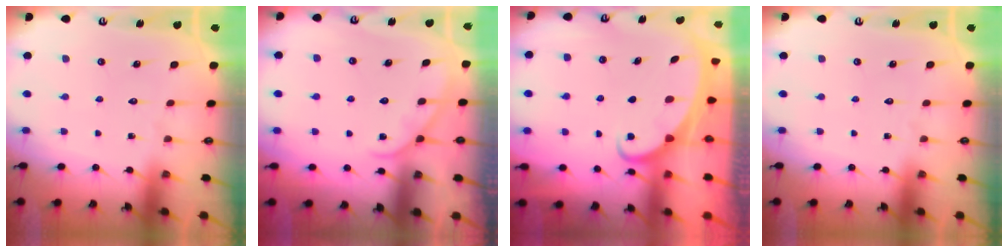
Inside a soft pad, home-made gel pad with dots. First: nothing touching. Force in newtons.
{"total": 4.4, "press": 4.4, "slide": 0.4}
{"total": 1.9, "press": 1.9, "slide": 0.3}
{"total": 0.0}